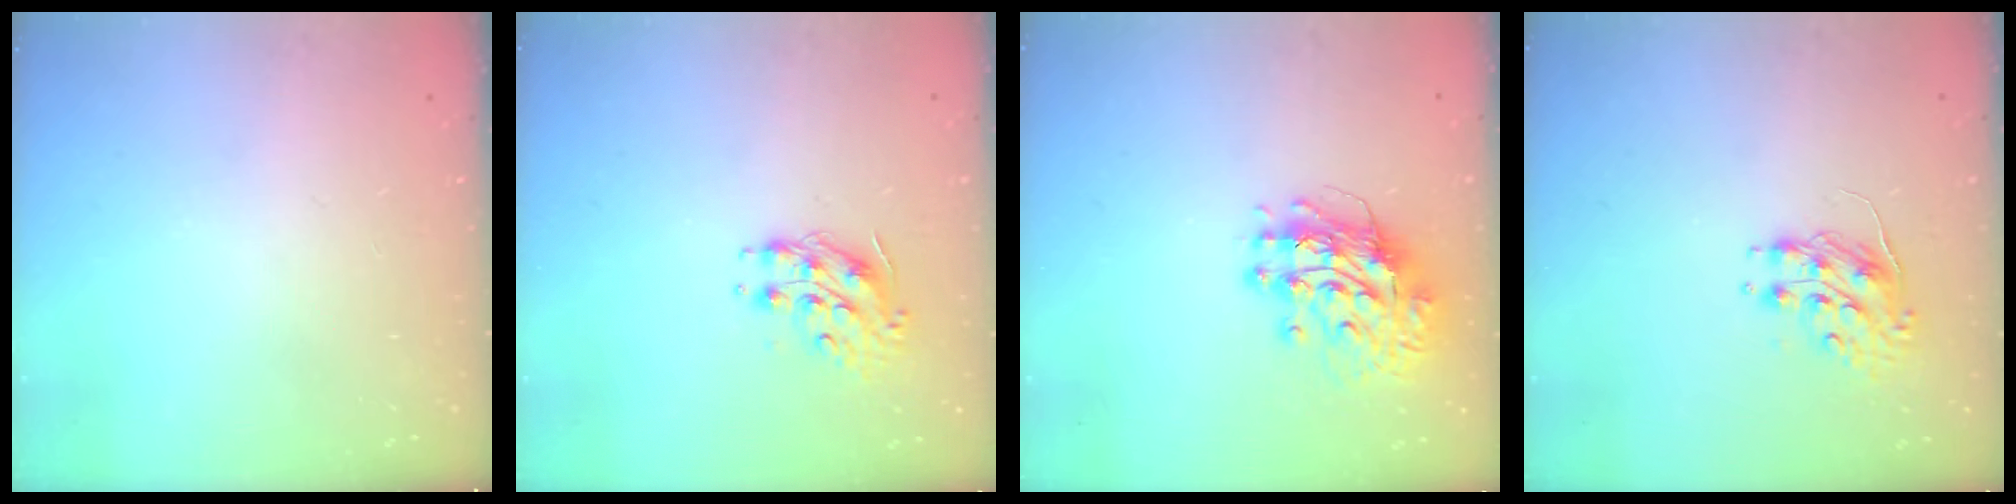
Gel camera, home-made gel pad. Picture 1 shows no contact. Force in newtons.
{"total": 8.4, "press": 8.4, "slide": 0.5}
{"total": 12.0, "press": 11.9, "slide": 1.7}
{"total": 8.5, "press": 8.4, "slide": 0.6}